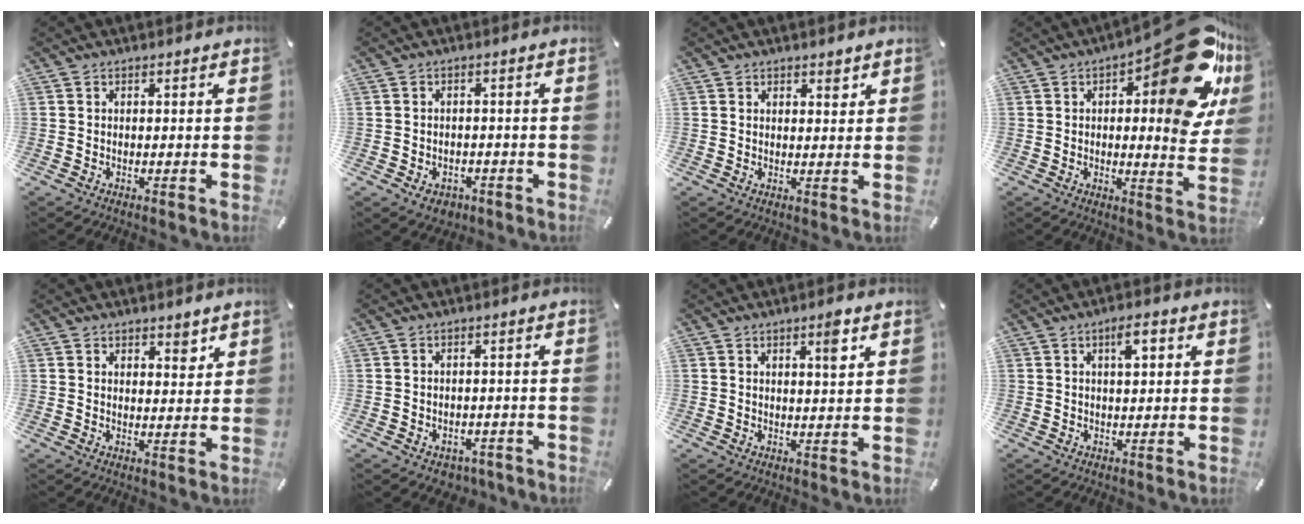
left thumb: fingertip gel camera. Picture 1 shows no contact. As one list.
[{"total": 3.5, "force": [-1.6, 2.8, 1.4], "torque": [-0.029, 0.005, -0.031]}, {"total": 1.9, "force": [1.3, 1.3, 0.6], "torque": [0.003, -0.007, 0.020]}, {"total": 25.3, "force": [11.4, 9.5, 20.4], "torque": [-0.230, -0.093, 0.185]}, {"total": 3.6, "force": [2.7, 2.0, 1.2], "torque": [0.005, -0.019, 0.042]}, {"total": 3.0, "force": [-1.7, 2.2, 0.9], "torque": [-0.015, 0.011, -0.033]}, {"total": 4.3, "force": [2.3, 1.1, 3.4], "torque": [-0.049, -0.007, 0.033]}, {"total": 4.1, "force": [1.5, 1.6, 3.4], "torque": [-0.056, 0.001, 0.021]}]